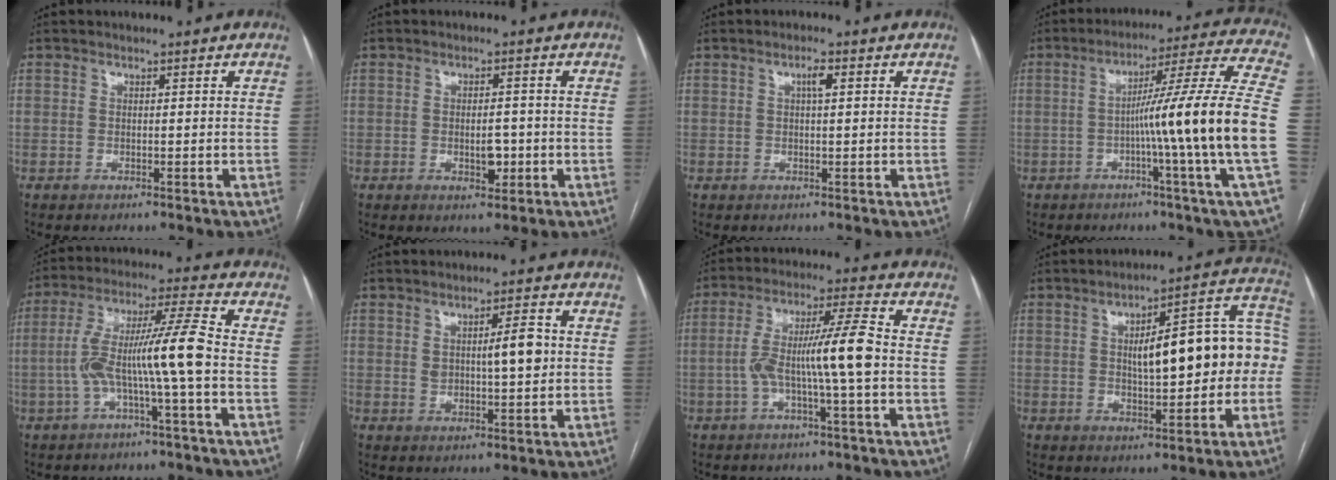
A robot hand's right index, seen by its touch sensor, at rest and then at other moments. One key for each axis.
{"total": 3.3, "fx": -0.8, "fy": 1.5, "fz": 2.9, "tx": -0.045, "ty": 0.001, "tz": -0.007}
{"total": 1.8, "fx": 0.5, "fy": 0.3, "fz": 1.7, "tx": -0.030, "ty": 0.004, "tz": 0.008}
{"total": 18.3, "fx": -3.5, "fy": -3.0, "fz": 17.7, "tx": -0.251, "ty": 0.000, "tz": -0.066}
{"total": 11.2, "fx": -2.2, "fy": -0.6, "fz": 11.0, "tx": -0.214, "ty": 0.028, "tz": -0.042}
{"total": 6.0, "fx": 1.1, "fy": 1.5, "fz": 5.7, "tx": -0.089, "ty": 0.005, "tz": 0.021}
{"total": 10.1, "fx": -1.6, "fy": -0.2, "fz": 10.0, "tx": -0.188, "ty": 0.023, "tz": -0.032}
{"total": 16.2, "fx": 0.3, "fy": 4.5, "fz": 15.6, "tx": -0.207, "ty": 0.049, "tz": 0.013}